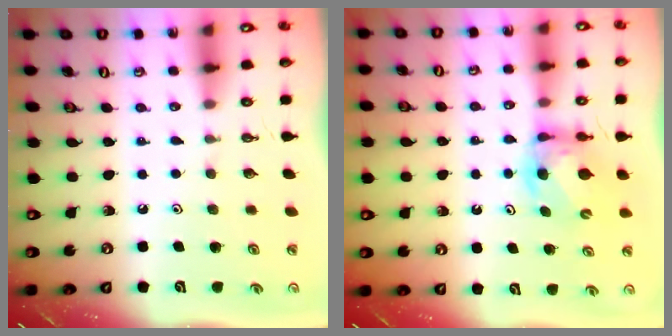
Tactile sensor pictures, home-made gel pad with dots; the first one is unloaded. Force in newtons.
{"total": 6.1, "press": 6.1, "slide": 0.3}